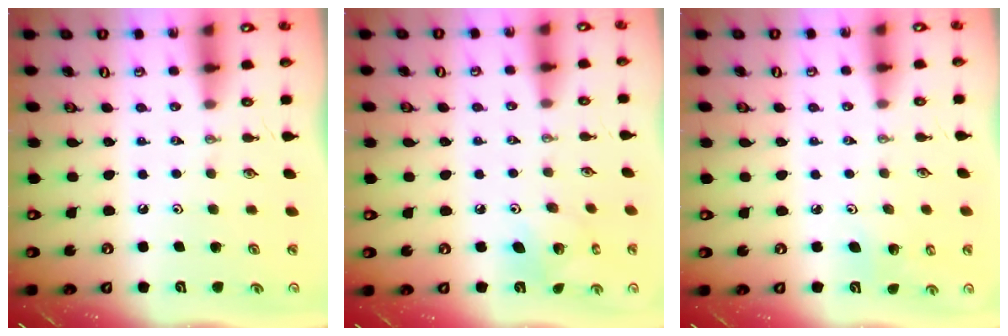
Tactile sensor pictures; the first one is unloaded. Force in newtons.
{"total": 6.8, "press": 6.8, "slide": 0.1}
{"total": 3.6, "press": 3.3, "slide": 1.4}